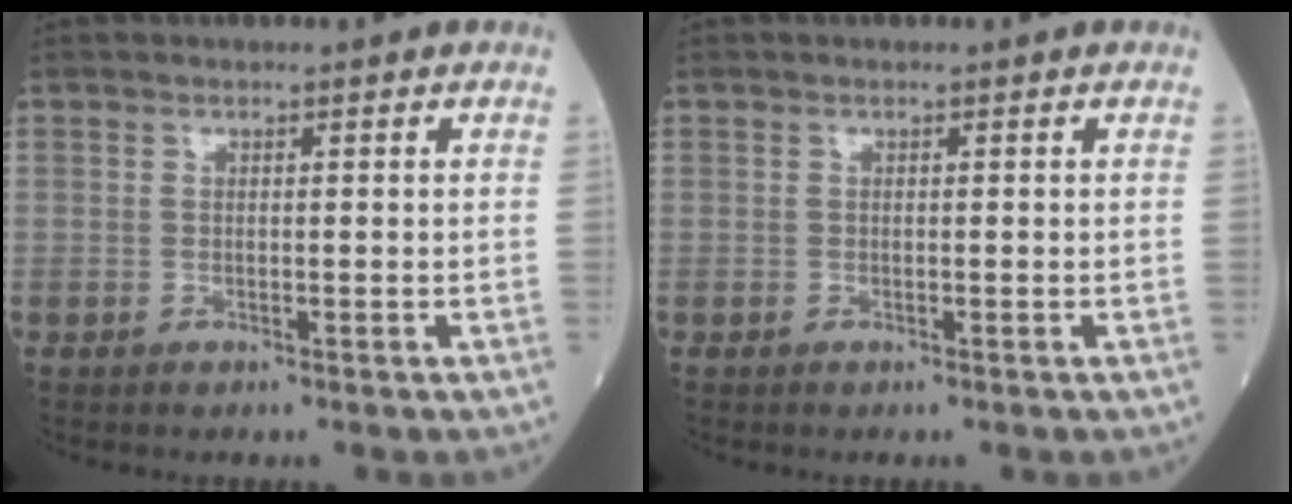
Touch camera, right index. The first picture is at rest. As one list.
[{"total": 0.0}]